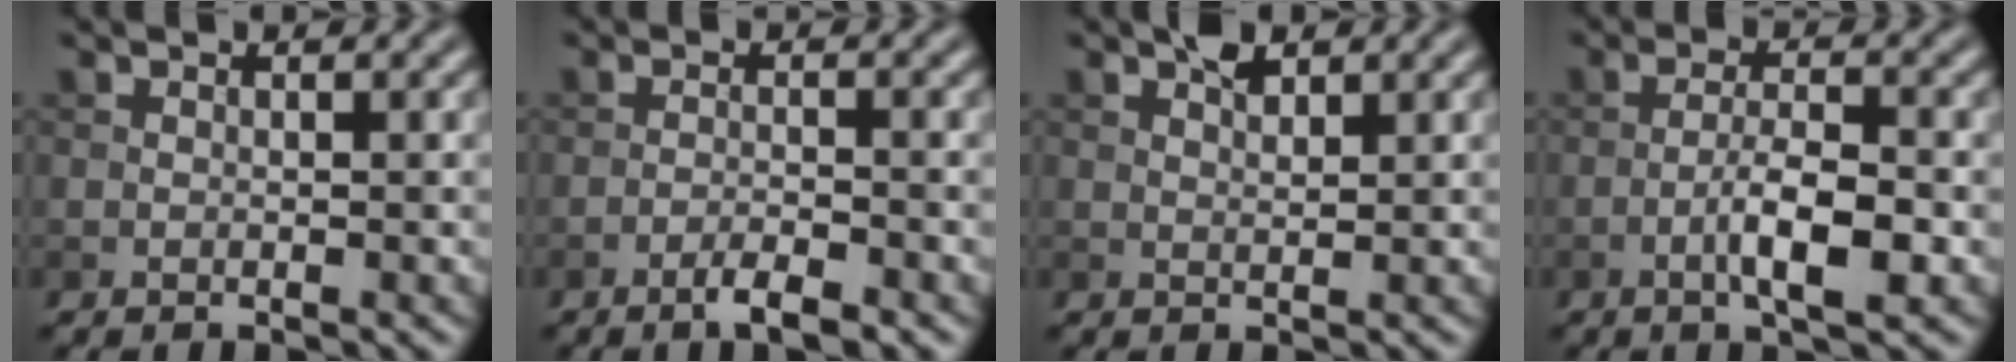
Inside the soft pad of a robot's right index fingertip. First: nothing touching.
{"total": 2.5, "force": [-1.6, 0.3, 1.8], "torque": [-0.032, 0.004, -0.033]}
{"total": 1.8, "force": [1.3, 0.7, 1.1], "torque": [-0.020, 0.003, 0.022]}
{"total": 4.6, "force": [-1.7, 1.0, 4.1], "torque": [-0.073, 0.004, -0.031]}